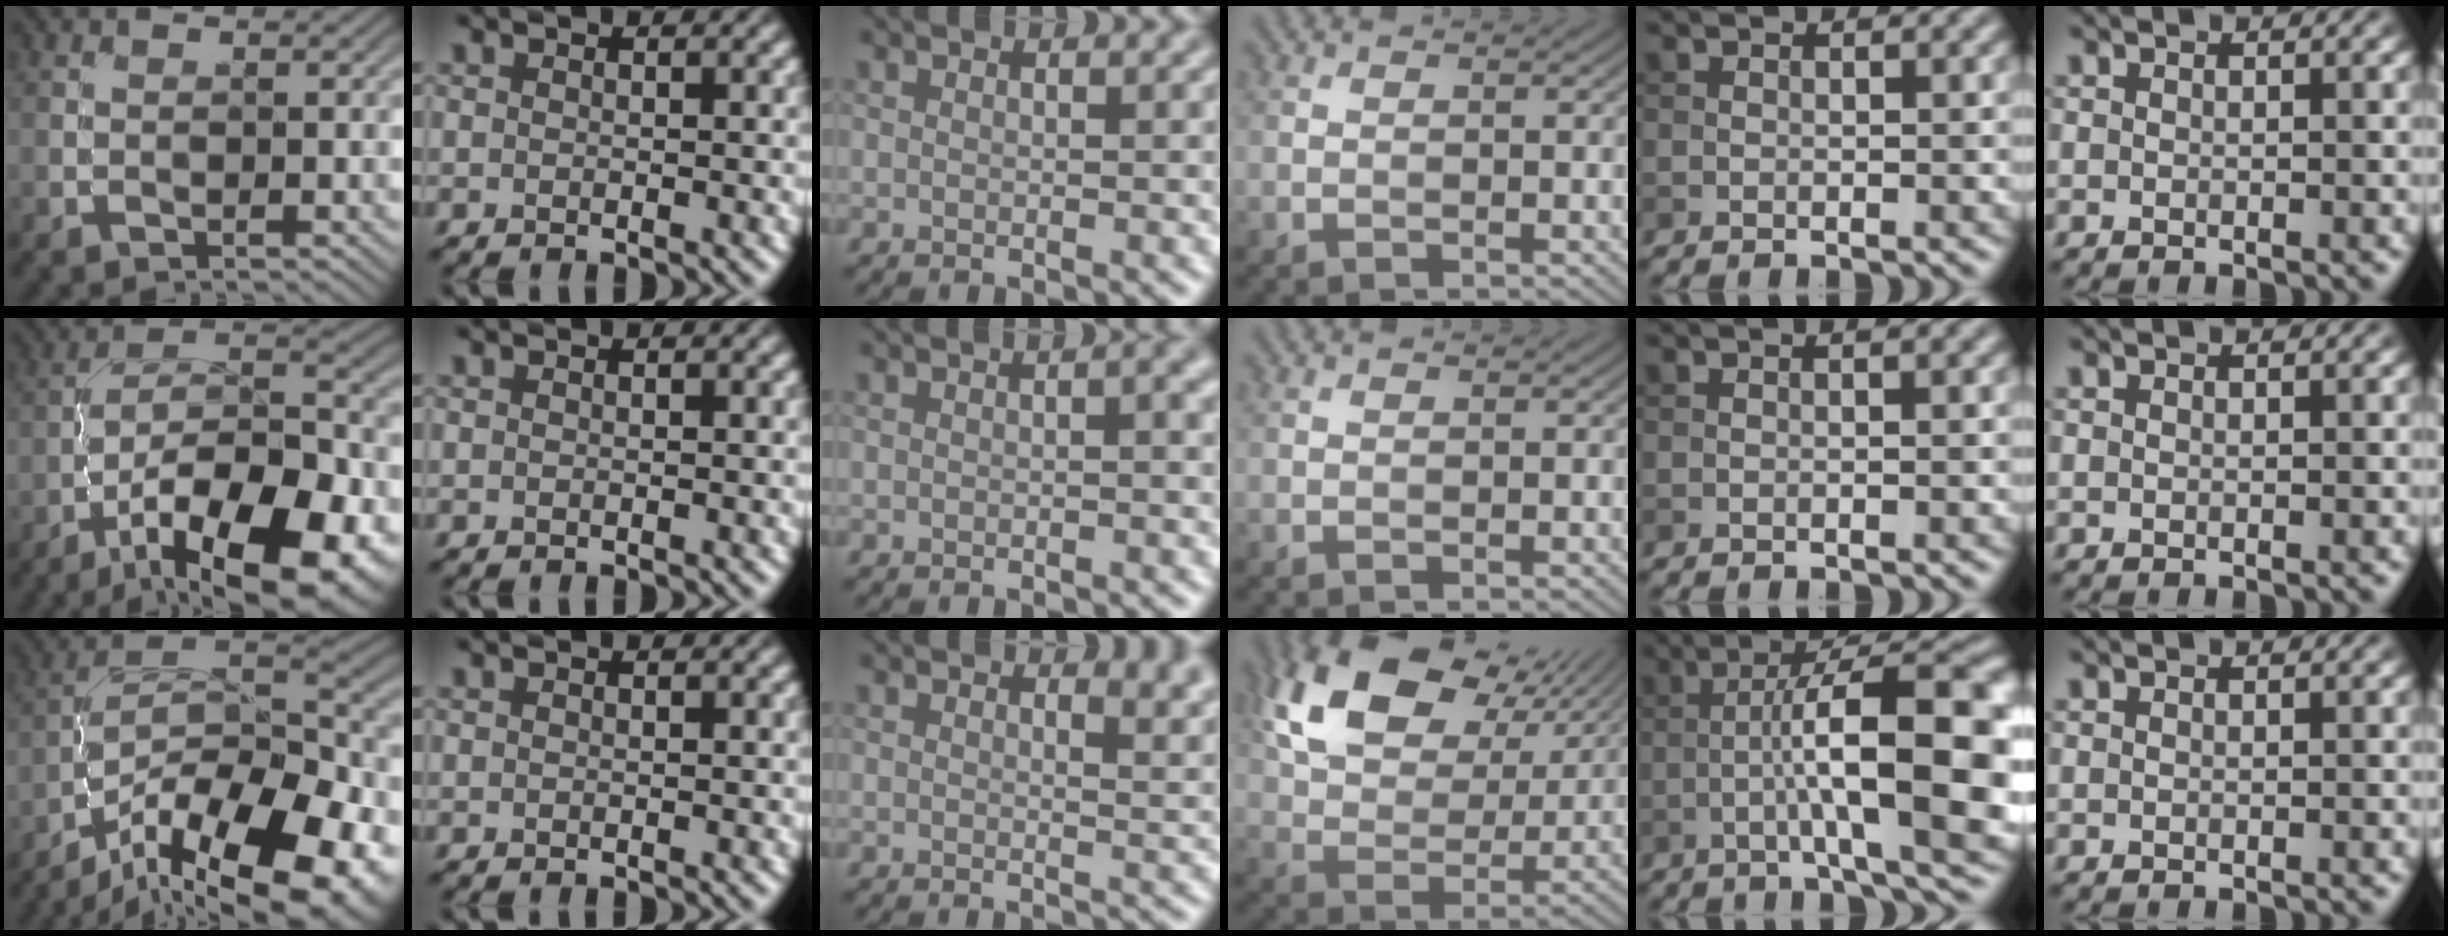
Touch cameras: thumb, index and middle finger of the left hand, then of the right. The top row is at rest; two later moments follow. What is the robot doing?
{"motion": "unscrew", "object": "medicine bottle"}